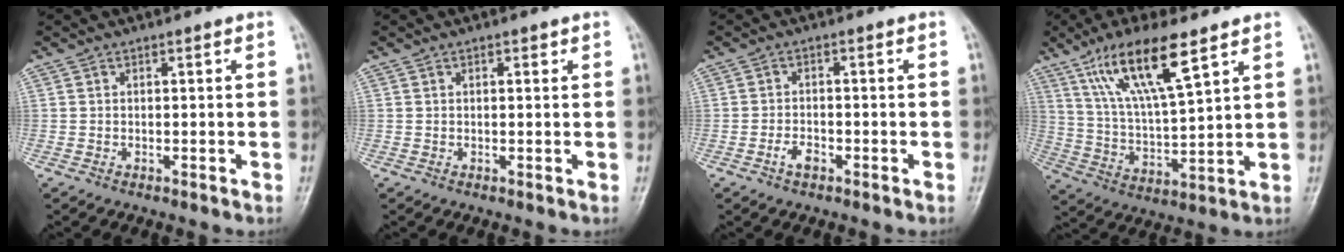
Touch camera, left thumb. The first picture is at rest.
{"total": 0.9, "force": [0.5, 0.4, 0.7], "torque": [-0.007, 0.000, 0.006]}
{"total": 2.6, "force": [-1.5, 1.4, 1.6], "torque": [-0.029, 0.011, -0.027]}
{"total": 14.6, "force": [8.4, 3.4, 11.4], "torque": [-0.208, -0.032, 0.166]}